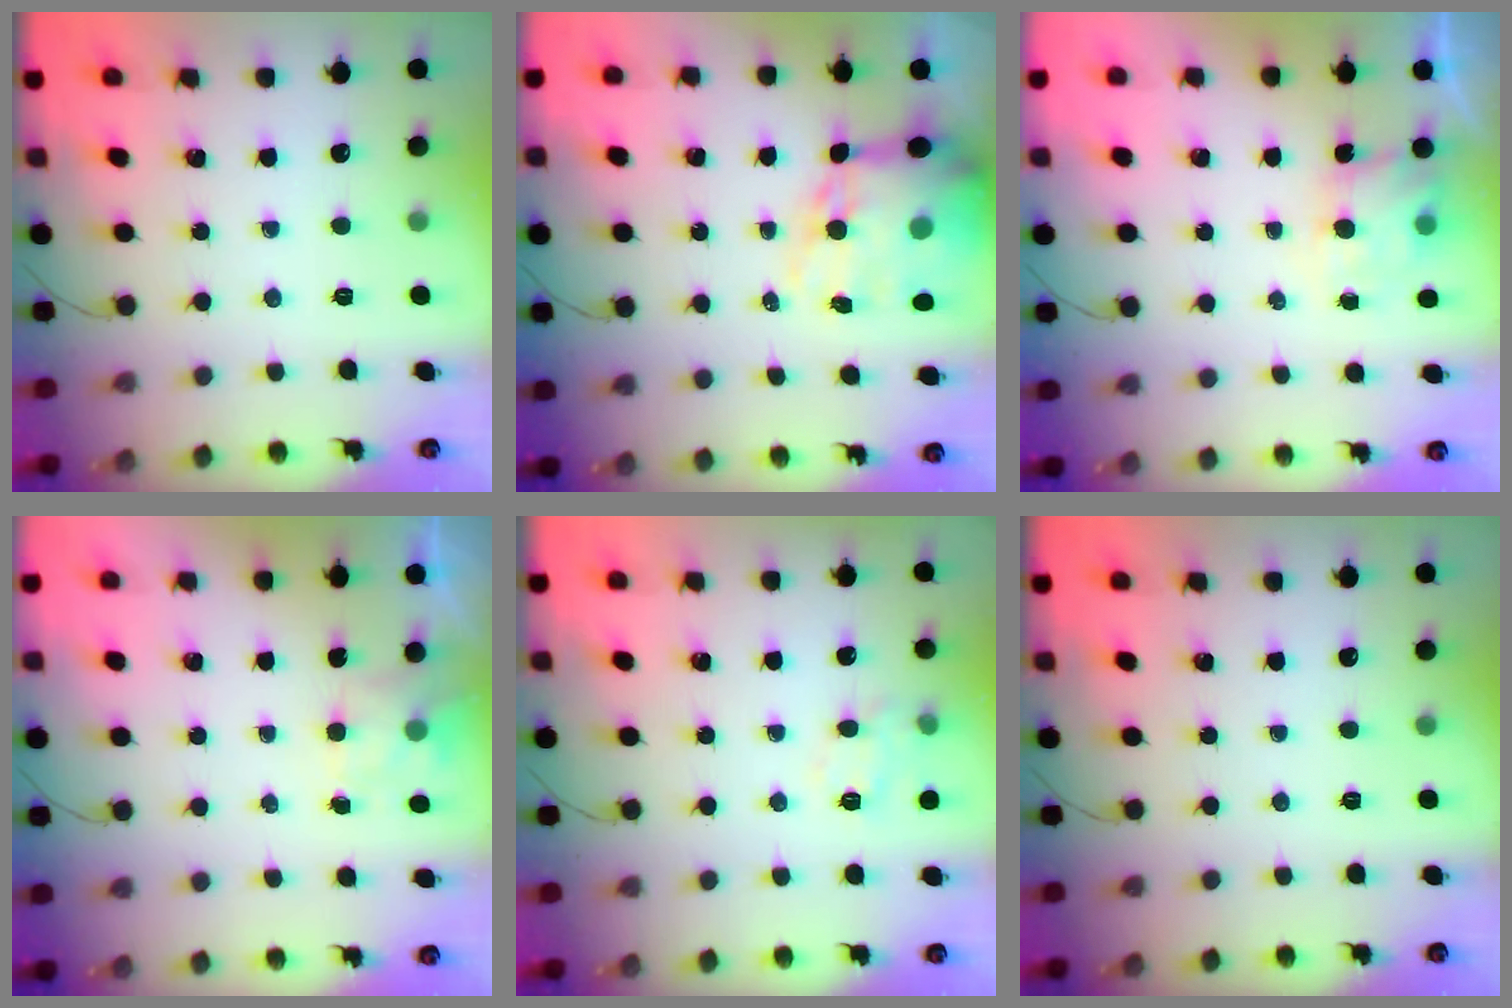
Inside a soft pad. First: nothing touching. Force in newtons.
{"total": 15.8, "press": 15.4, "slide": 3.5}
{"total": 3.3, "press": 3.2, "slide": 0.9}
{"total": 2.5, "press": 2.1, "slide": 1.4}
{"total": 9.5, "press": 9.4, "slide": 1.0}
{"total": 0.0}